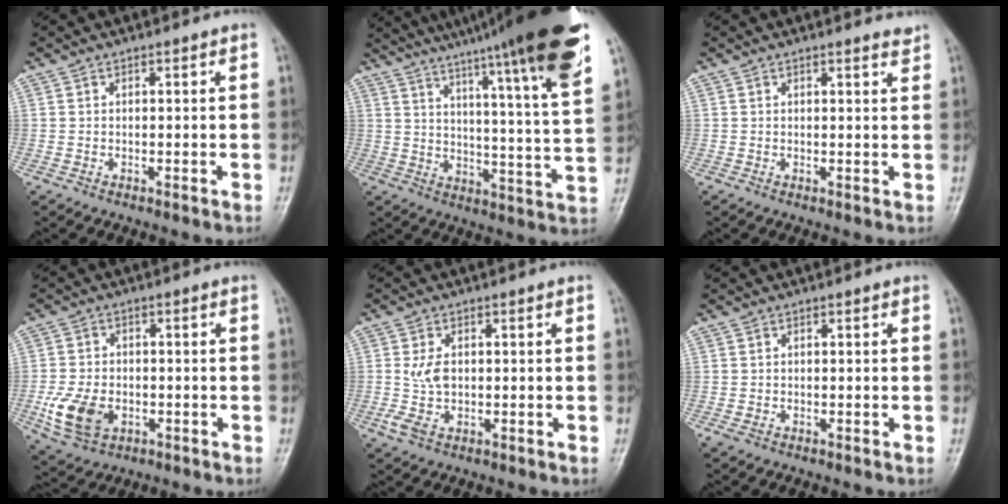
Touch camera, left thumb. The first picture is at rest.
{"total": 25.6, "force": [18.2, 1.3, 17.9], "torque": [-0.255, -0.075, 0.252]}
{"total": 1.4, "force": [1.4, 0.1, 0.3], "torque": [-0.001, -0.014, 0.012]}
{"total": 9.3, "force": [-2.6, 6.5, 6.1], "torque": [-0.115, 0.001, -0.043]}
{"total": 4.4, "force": [-0.1, 2.8, 3.5], "torque": [-0.072, 0.002, -0.001]}
{"total": 1.1, "force": [-0.5, 0.8, 0.7], "torque": [-0.018, -0.002, -0.007]}